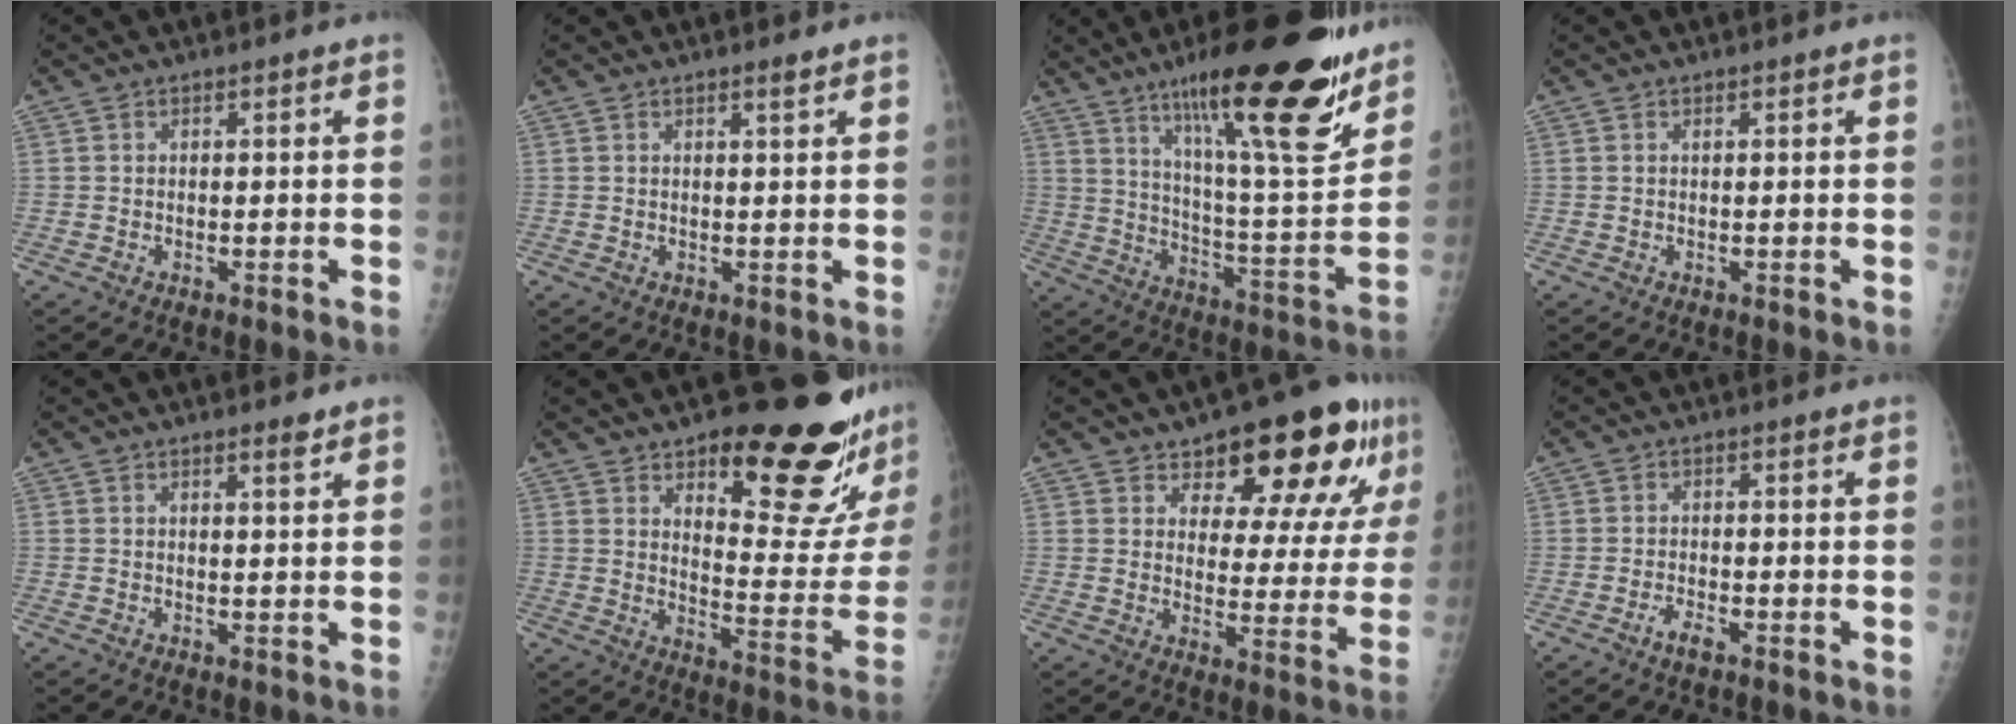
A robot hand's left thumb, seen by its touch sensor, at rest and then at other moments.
{"total": 1.2, "force": [0.9, 0.0, 0.8], "torque": [-0.012, -0.007, 0.016]}
{"total": 26.5, "force": [17.2, 5.0, 19.5], "torque": [-0.271, -0.078, 0.274]}
{"total": 0.0}
{"total": 1.6, "force": [1.2, 0.2, 1.0], "torque": [-0.014, -0.009, 0.020]}
{"total": 22.8, "force": [15.5, 6.8, 15.3], "torque": [-0.158, -0.111, 0.209]}
{"total": 17.8, "force": [10.8, 7.4, 12.1], "torque": [-0.117, -0.047, 0.149]}
{"total": 2.2, "force": [-1.4, 0.6, 1.5], "torque": [-0.035, 0.006, -0.028]}